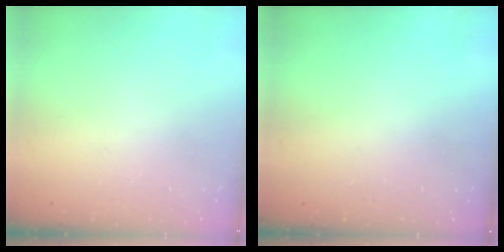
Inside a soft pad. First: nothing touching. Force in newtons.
{"total": 3.3, "press": 3.0, "slide": 1.3}